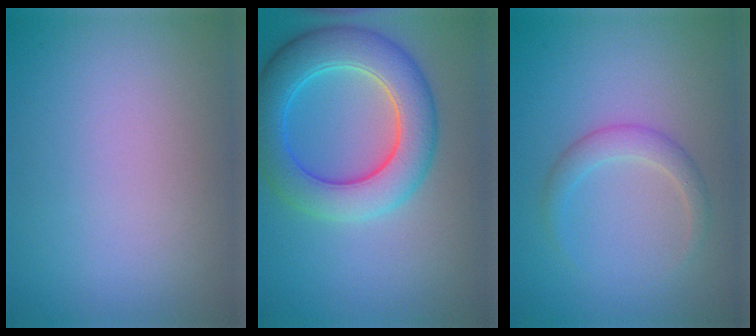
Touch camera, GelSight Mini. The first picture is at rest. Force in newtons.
{"total": 7.4, "press": 7.4, "slide": 0.5}
{"total": 2.0, "press": 2.0, "slide": 0.1}